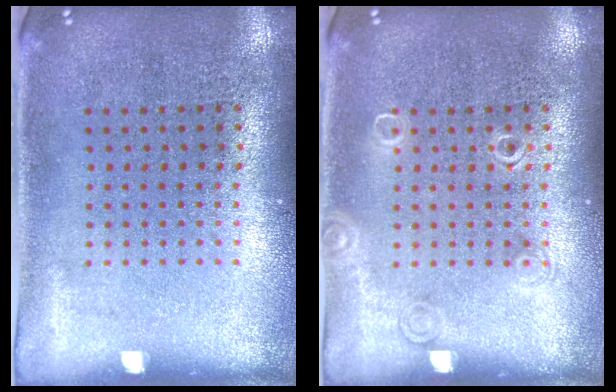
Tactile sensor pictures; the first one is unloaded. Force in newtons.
{"total": 1.0, "press": 1.0, "slide": 0.3}